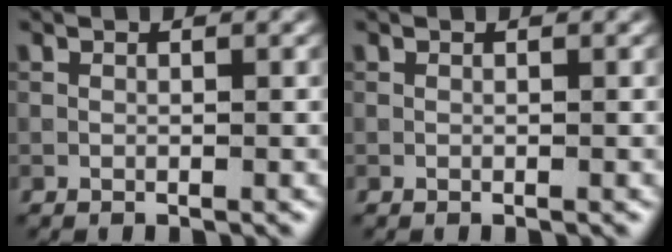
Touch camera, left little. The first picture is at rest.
{"total": 0.0}